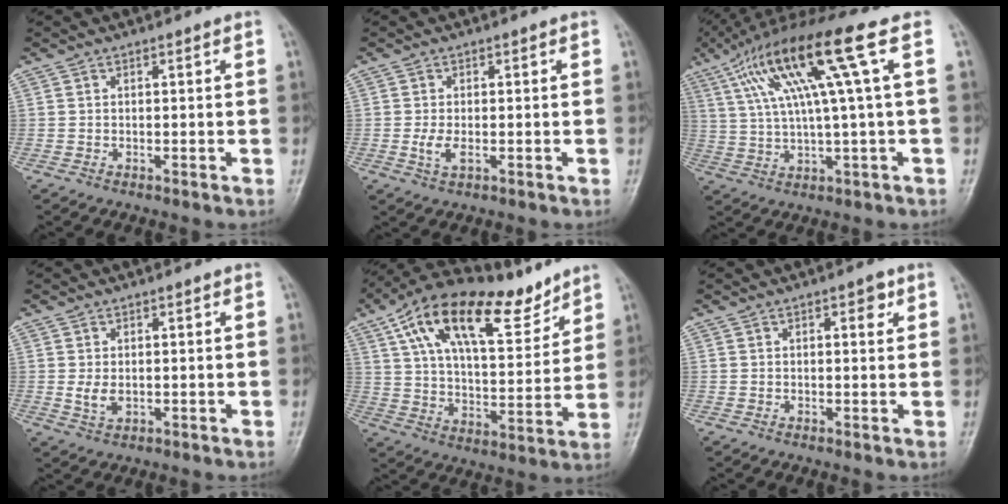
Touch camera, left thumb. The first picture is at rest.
{"total": 2.8, "force": [-0.5, 1.3, 2.4], "torque": [-0.056, -0.006, -0.010]}
{"total": 17.0, "force": [5.4, 1.5, 16.0], "torque": [-0.312, 0.027, 0.095]}
{"total": 2.8, "force": [0.1, 1.9, 2.1], "torque": [-0.038, -0.008, 0.006]}
{"total": 20.9, "force": [13.5, 8.7, 13.4], "torque": [-0.190, -0.038, 0.235]}
{"total": 2.5, "force": [1.1, 1.1, 1.9], "torque": [-0.017, -0.001, 0.014]}